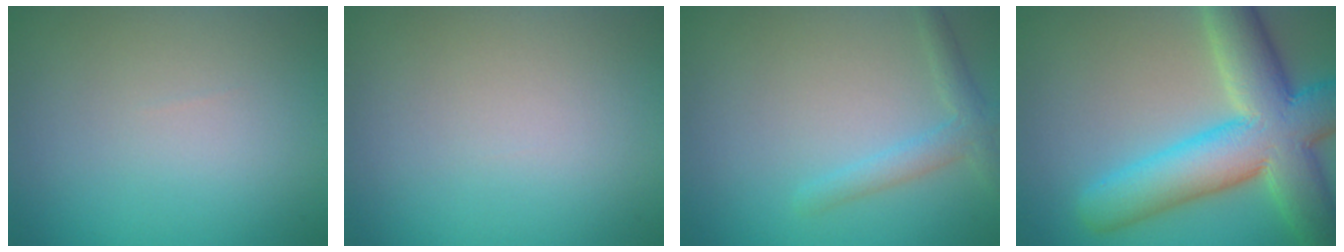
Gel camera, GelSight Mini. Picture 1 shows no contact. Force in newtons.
{"total": 0.0}
{"total": 2.2, "press": 2.2, "slide": 0.0}
{"total": 11.4, "press": 11.4, "slide": 0.7}